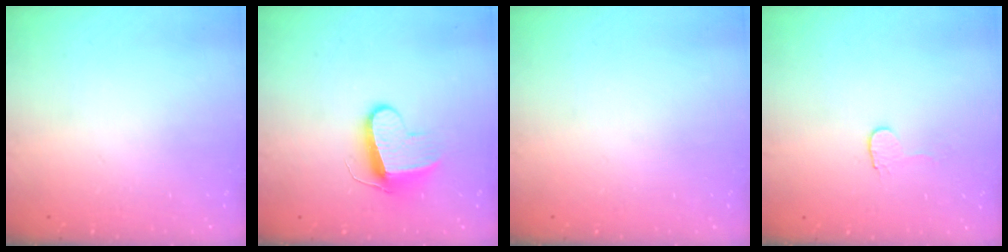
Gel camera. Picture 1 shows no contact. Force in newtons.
{"total": 9.0, "press": 9.0, "slide": 0.6}
{"total": 0.0}
{"total": 2.9, "press": 2.9, "slide": 0.3}